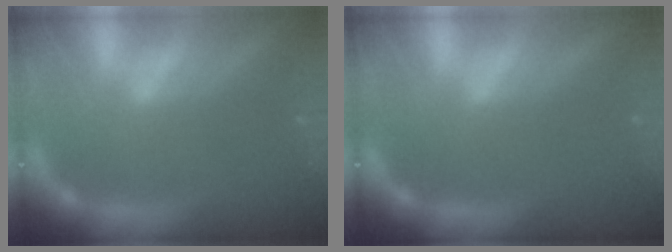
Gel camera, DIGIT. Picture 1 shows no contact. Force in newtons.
{"total": 0.0}